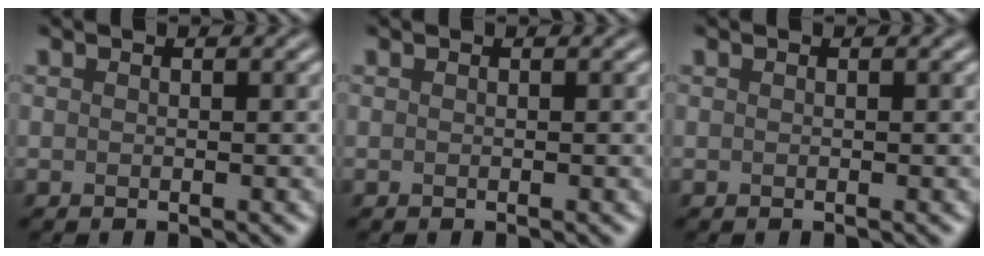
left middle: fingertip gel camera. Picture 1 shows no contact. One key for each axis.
{"total": 0.0}
{"total": 0.0}